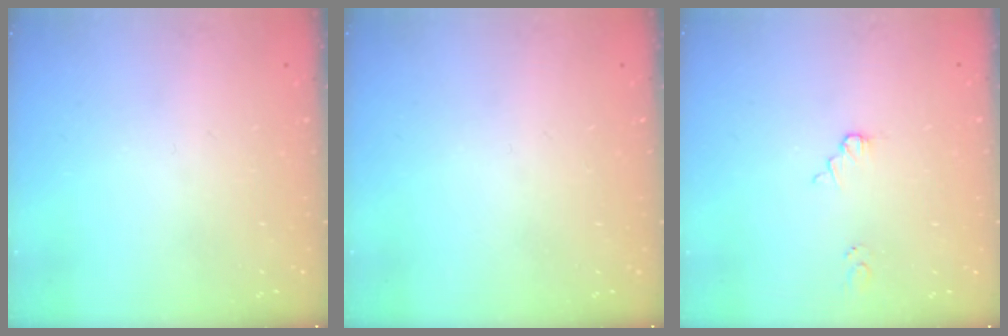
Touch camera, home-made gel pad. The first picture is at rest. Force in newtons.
{"total": 0.0}
{"total": 1.5, "press": 1.5, "slide": 0.1}